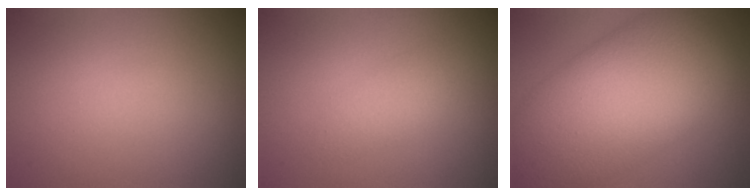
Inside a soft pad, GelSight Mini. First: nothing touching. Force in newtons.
{"total": 1.8, "press": 1.8, "slide": 0.1}
{"total": 12.8, "press": 12.8, "slide": 0.3}